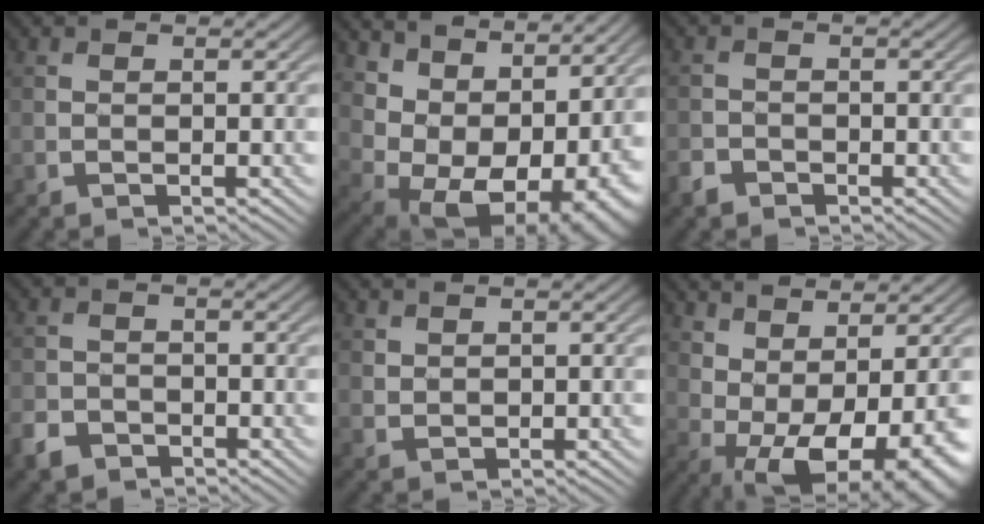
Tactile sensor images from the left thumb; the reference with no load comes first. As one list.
[{"total": 13.6, "force": [6.5, 7.8, 9.1], "torque": [-0.169, 0.007, 0.132]}, {"total": 2.0, "force": [-1.5, 1.2, 0.6], "torque": [-0.012, -0.003, -0.037]}, {"total": 3.2, "force": [-2.2, 2.1, 1.1], "torque": [-0.027, -0.007, -0.051]}, {"total": 1.4, "force": [1.1, 0.7, 0.4], "torque": [-0.013, -0.002, 0.027]}, {"total": 11.0, "force": [-0.1, 5.0, 9.8], "torque": [-0.173, -0.014, 0.024]}]